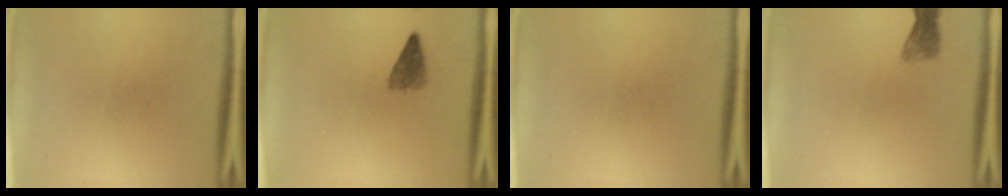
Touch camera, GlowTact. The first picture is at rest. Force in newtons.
{"total": 2.4}
{"total": 0.0}
{"total": 2.1}